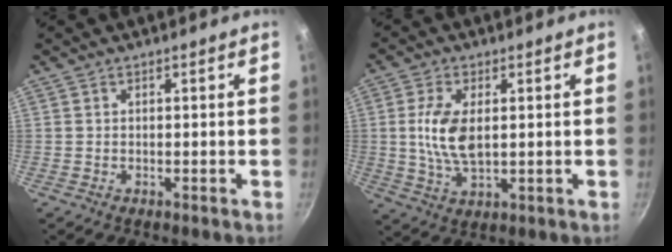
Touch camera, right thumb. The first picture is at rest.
{"total": 9.1, "force": [1.1, 4.8, 7.7], "torque": [-0.152, -0.005, 0.022]}